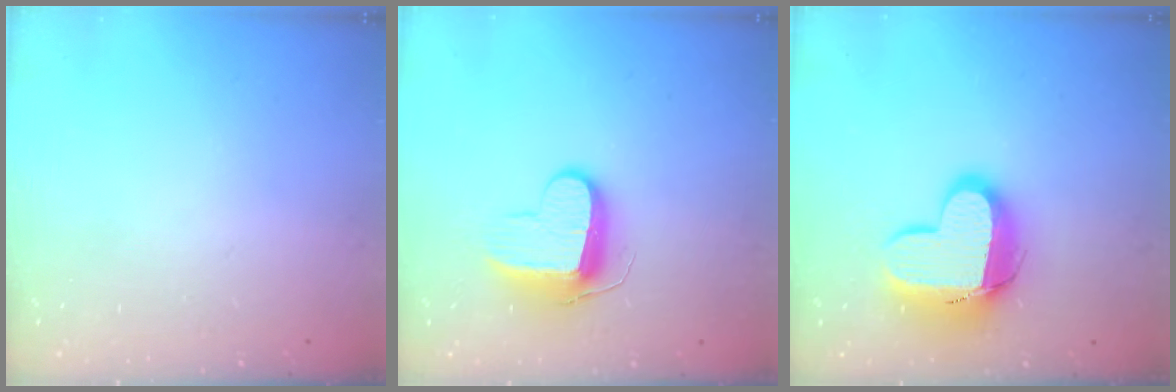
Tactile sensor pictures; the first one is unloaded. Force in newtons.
{"total": 9.6, "press": 9.6, "slide": 0.6}
{"total": 14.3, "press": 14.3, "slide": 1.2}